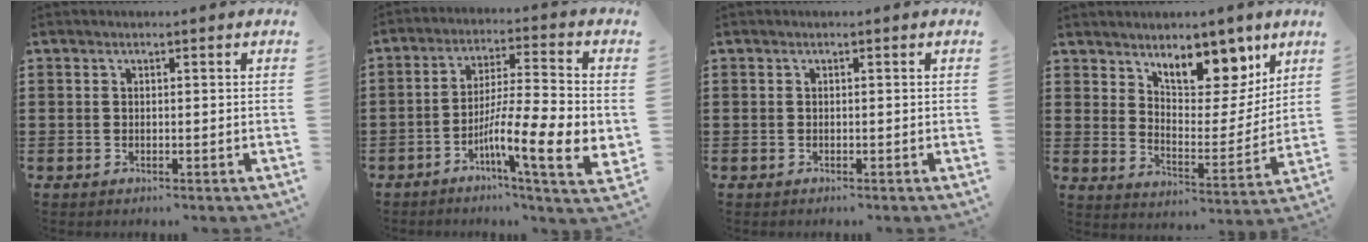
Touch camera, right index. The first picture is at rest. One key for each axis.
{"total": 11.9, "fx": -3.6, "fy": 2.0, "fz": 11.1, "tx": -0.201, "ty": -0.016, "tz": -0.067}
{"total": 0.0}
{"total": 11.0, "fx": 8.5, "fy": 4.7, "fz": 5.3, "tx": -0.089, "ty": -0.047, "tz": 0.151}